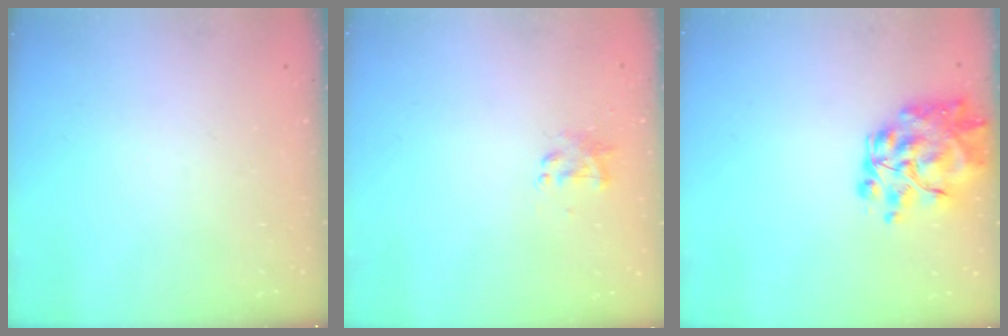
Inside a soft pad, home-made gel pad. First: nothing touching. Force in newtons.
{"total": 2.2, "press": 2.2, "slide": 0.4}
{"total": 12.0, "press": 11.4, "slide": 3.9}